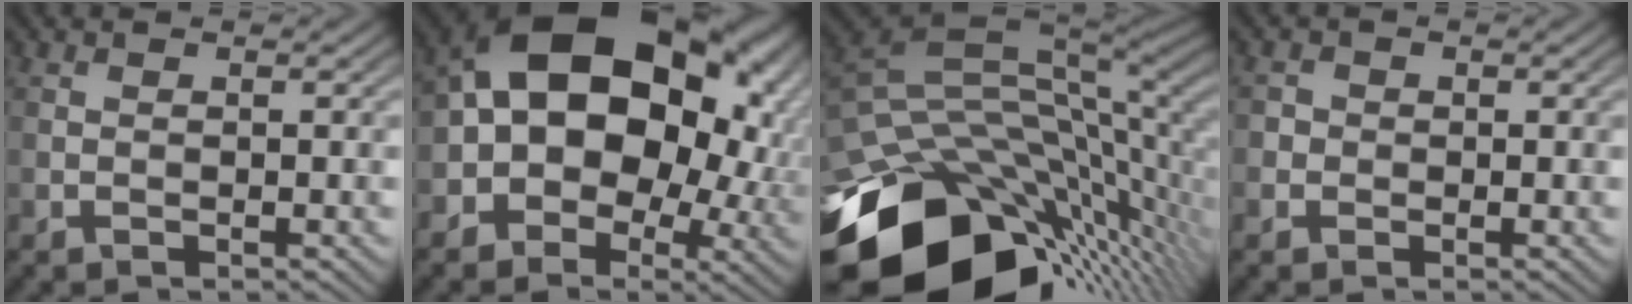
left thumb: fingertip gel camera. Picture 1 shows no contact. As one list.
[{"total": 19.3, "force": [1.7, 13.4, 13.9], "torque": [-0.207, -0.015, 0.036]}, {"total": 17.7, "force": [-6.0, 10.0, 13.3], "torque": [-0.282, -0.029, -0.093]}, {"total": 1.8, "force": [-0.2, 1.8, 0.2], "torque": [0.004, 0.002, -0.011]}]